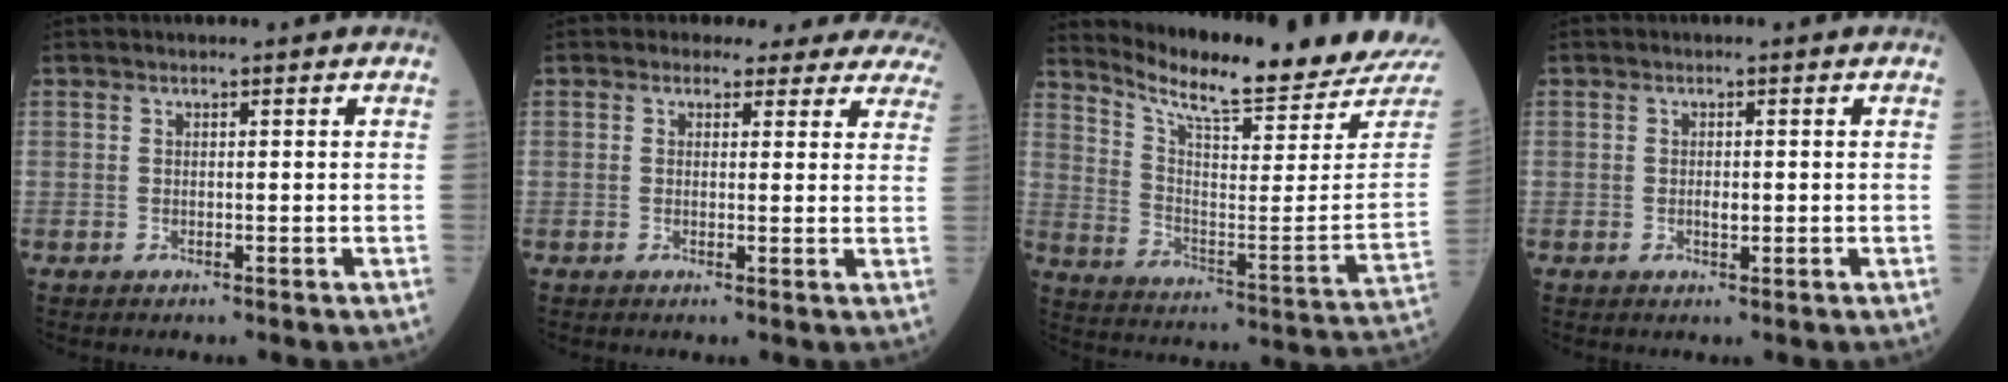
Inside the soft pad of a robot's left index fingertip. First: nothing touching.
{"total": 11.0, "force": [10.0, 4.4, 1.2], "torque": [0.026, -0.004, 0.079]}
{"total": 20.7, "force": [19.5, -0.3, 6.9], "torque": [-0.135, -0.101, 0.270]}
{"total": 1.3, "force": [-0.1, 0.6, 1.2], "torque": [-0.023, 0.000, -0.002]}